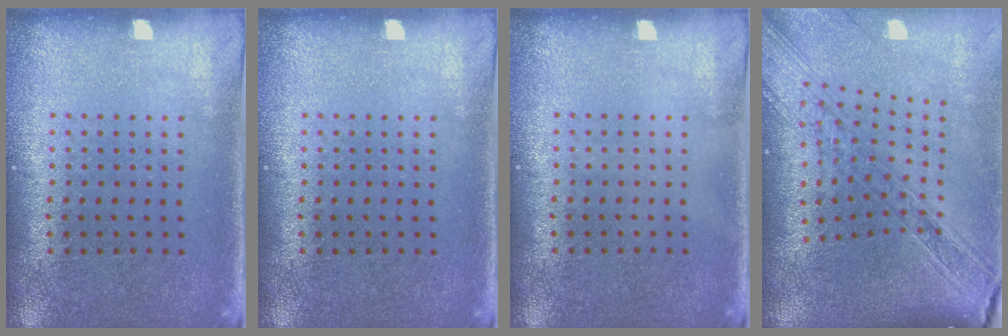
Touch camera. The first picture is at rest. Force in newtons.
{"total": 0.0}
{"total": 0.0}
{"total": 2.5, "press": 2.1, "slide": 1.3}